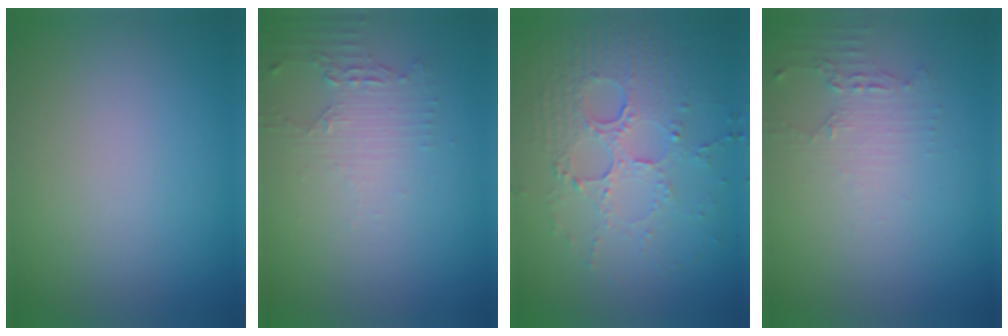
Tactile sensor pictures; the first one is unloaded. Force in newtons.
{"total": 2.0, "press": 1.6, "slide": 1.1}
{"total": 5.5, "press": 3.7, "slide": 4.1}
{"total": 2.0, "press": 1.4, "slide": 1.5}